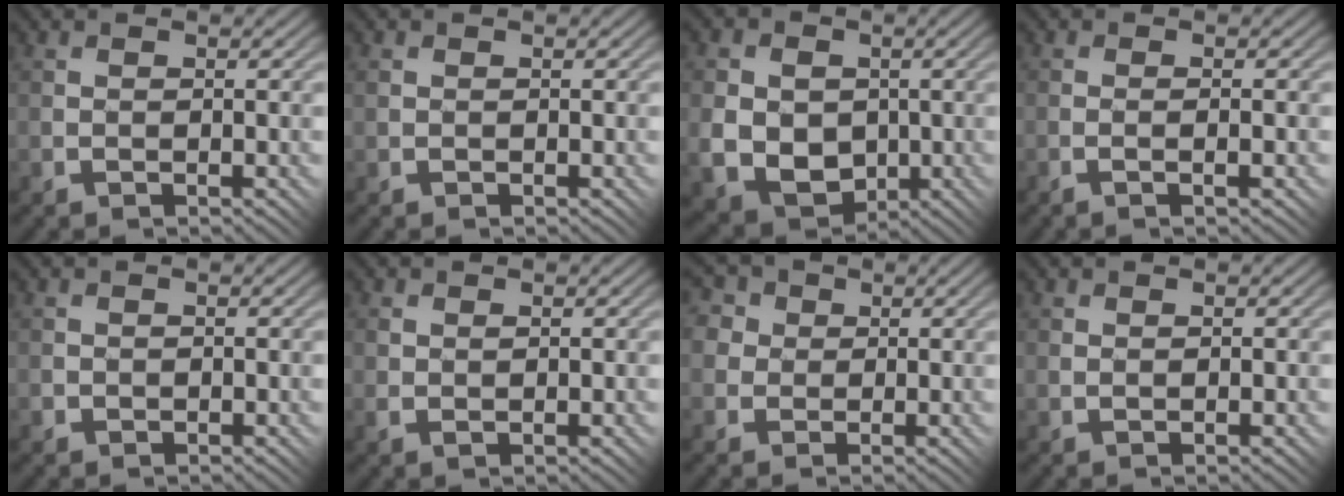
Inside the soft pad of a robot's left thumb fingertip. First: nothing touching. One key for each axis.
{"total": 0.8, "fx": 0.2, "fy": 0.7, "fz": 0.2, "tx": -0.007, "ty": -0.001, "tz": 0.005}
{"total": 9.7, "fx": -1.0, "fy": 8.1, "fz": 5.4, "tx": -0.120, "ty": -0.018, "tz": -0.026}
{"total": 1.4, "fx": -0.5, "fy": -0.4, "fz": 1.2, "tx": -0.019, "ty": 0.008, "tz": -0.007}
{"total": 0.7, "fx": 0.0, "fy": 0.7, "fz": 0.0, "tx": -0.004, "ty": -0.004, "tz": 0.001}
{"total": 1.6, "fx": 0.4, "fy": 1.0, "fz": 1.2, "tx": -0.023, "ty": -0.002, "tz": 0.010}
{"total": 7.6, "fx": 3.0, "fy": 6.4, "fz": 2.9, "tx": -0.087, "ty": 0.024, "tz": 0.035}
{"total": 1.0, "fx": 0.1, "fy": 0.4, "fz": 0.8, "tx": -0.015, "ty": 0.001, "tz": 0.008}